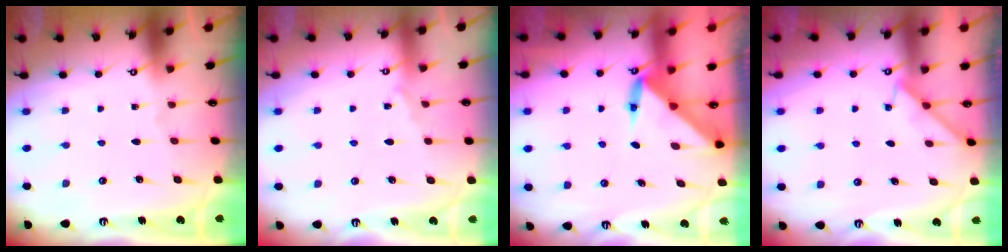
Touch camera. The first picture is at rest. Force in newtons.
{"total": 3.5, "press": 3.4, "slide": 0.6}
{"total": 3.7, "press": 3.7, "slide": 0.5}
{"total": 2.9, "press": 2.8, "slide": 0.4}